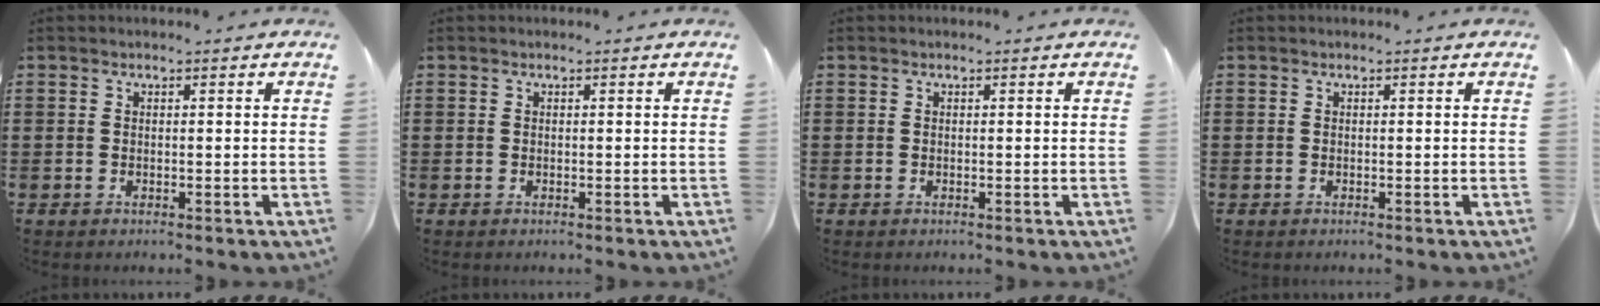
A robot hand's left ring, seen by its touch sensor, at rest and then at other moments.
{"total": 0.0}
{"total": 0.0}
{"total": 0.0}